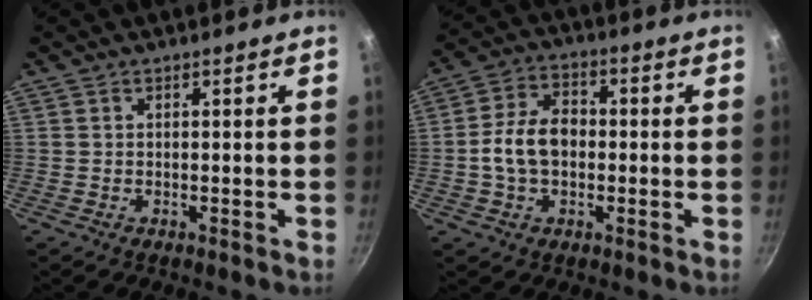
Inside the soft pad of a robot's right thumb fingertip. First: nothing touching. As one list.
[{"total": 9.5, "force": [-0.8, 6.6, 6.8], "torque": [-0.105, 0.027, -0.023]}]